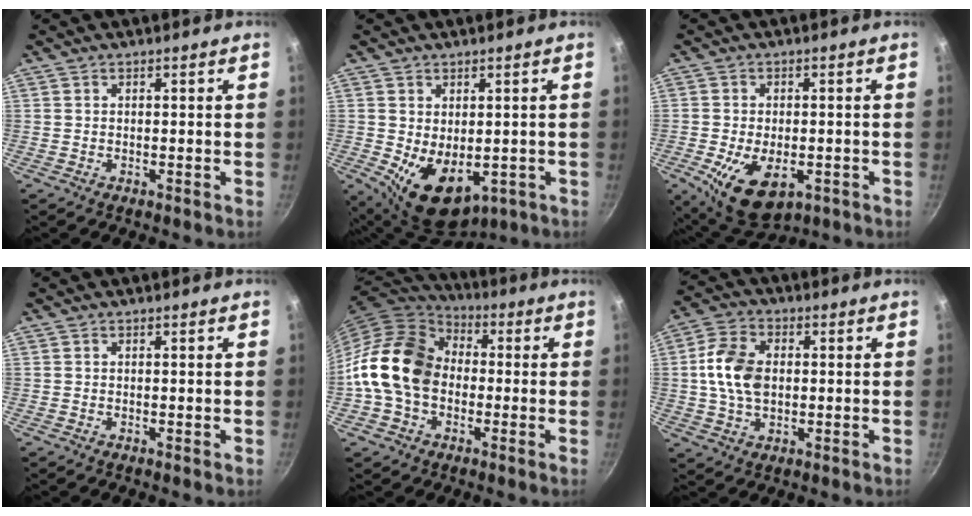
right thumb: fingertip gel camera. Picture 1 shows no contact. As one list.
[{"total": 10.4, "force": [-1.5, 6.7, 7.8], "torque": [-0.102, -0.016, 0.000]}, {"total": 11.6, "force": [-3.7, 6.6, 8.8], "torque": [-0.138, -0.003, -0.047]}, {"total": 0.0}, {"total": 17.0, "force": [-0.9, 12.8, 11.0], "torque": [-0.174, 0.039, -0.031]}, {"total": 10.4, "force": [0.6, 7.1, 7.6], "torque": [-0.135, 0.011, 0.006]}]